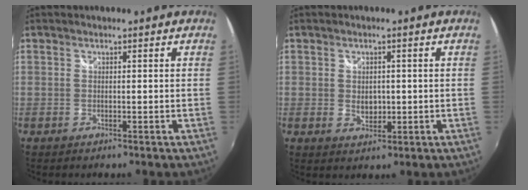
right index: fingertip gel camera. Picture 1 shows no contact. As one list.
[{"total": 3.1, "force": [-0.1, 2.4, 2.0], "torque": [-0.030, -0.002, 0.000]}]